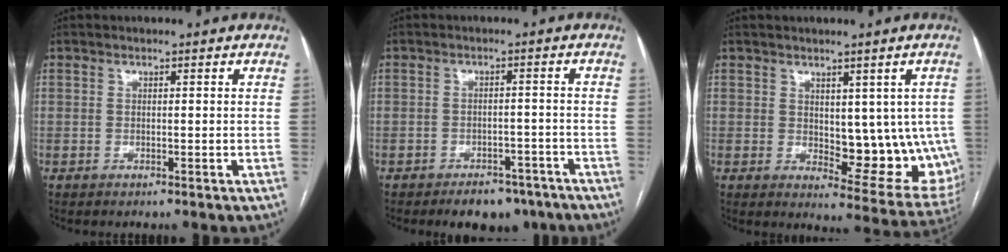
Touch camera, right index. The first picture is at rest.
{"total": 6.8, "force": [-5.3, 3.4, 2.5], "torque": [-0.022, 0.008, -0.073]}
{"total": 12.3, "force": [0.4, 5.8, 10.8], "torque": [-0.120, -0.008, 0.019]}